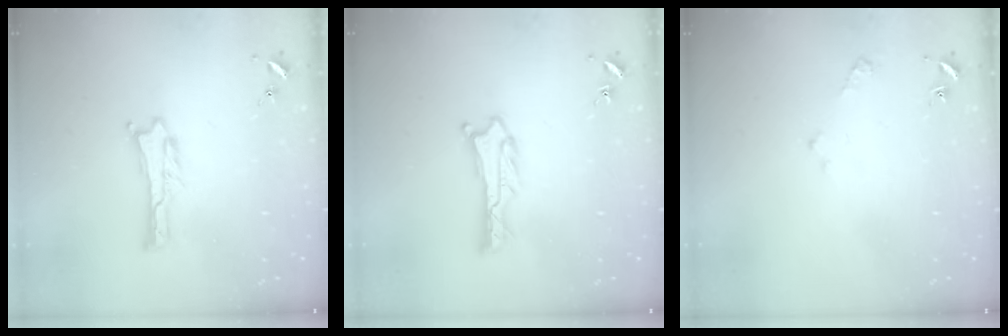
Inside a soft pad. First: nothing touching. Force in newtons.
{"total": 1.1, "press": 1.1, "slide": 0.0}
{"total": 2.3, "press": 2.2, "slide": 0.3}